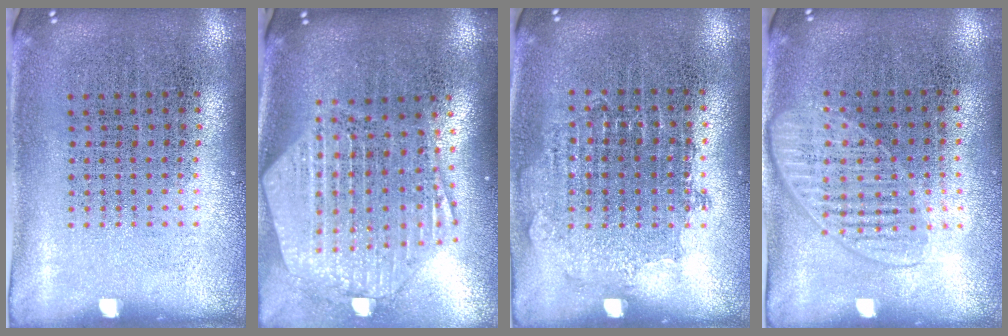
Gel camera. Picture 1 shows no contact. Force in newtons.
{"total": 2.8, "press": 2.3, "slide": 1.5}
{"total": 0.8, "press": 0.8, "slide": 0.3}
{"total": 1.4, "press": 1.3, "slide": 0.7}